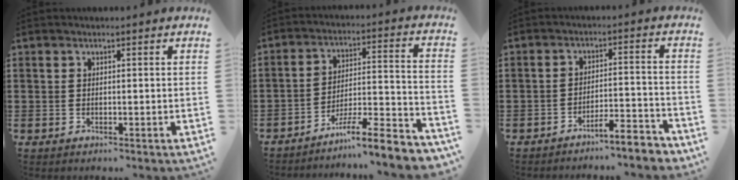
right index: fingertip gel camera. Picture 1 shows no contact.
{"total": 8.3, "force": [-7.1, 0.5, 4.3], "torque": [-0.060, 0.006, -0.137]}
{"total": 5.0, "force": [-4.6, 0.1, 1.9], "torque": [-0.032, -0.005, -0.090]}